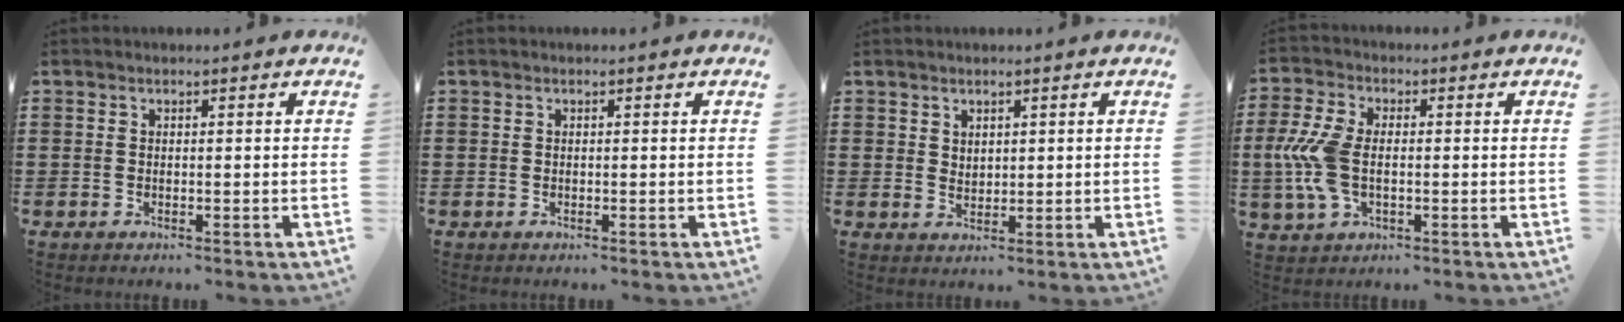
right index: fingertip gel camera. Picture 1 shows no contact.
{"total": 0.0}
{"total": 3.8, "force": [3.1, 2.1, 0.2], "torque": [-0.015, 0.001, 0.061]}
{"total": 8.7, "force": [-0.5, 4.9, 7.2], "torque": [-0.187, -0.004, -0.018]}